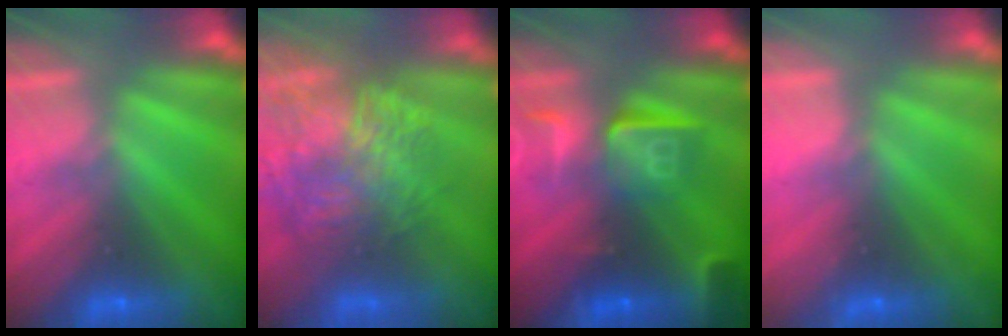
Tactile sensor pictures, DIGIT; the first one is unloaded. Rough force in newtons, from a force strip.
{"total": 10.0}
{"total": 8.5}
{"total": 2.3}